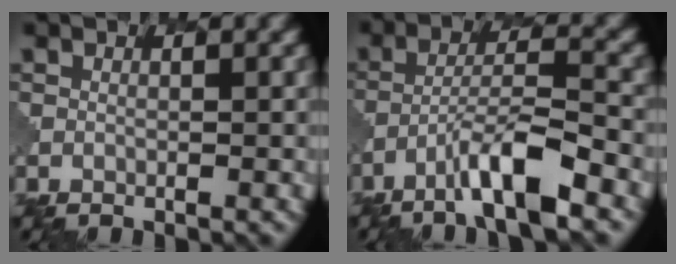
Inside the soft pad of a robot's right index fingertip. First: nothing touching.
{"total": 6.2, "force": [-3.8, 1.1, 4.7], "torque": [-0.081, 0.009, -0.068]}